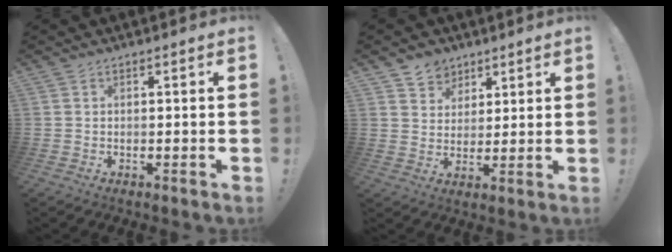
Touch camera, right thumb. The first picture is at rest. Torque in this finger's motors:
{"motor_torque": [-0.15, -0.10, -0.21, 0.55, 0.07]}